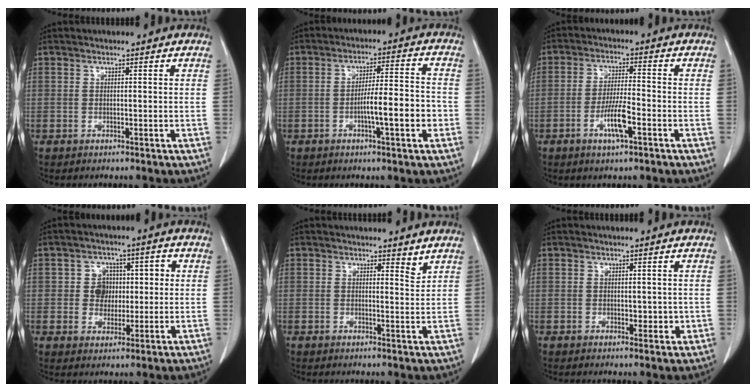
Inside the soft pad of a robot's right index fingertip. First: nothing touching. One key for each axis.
{"total": 8.2, "fx": -2.3, "fy": 0.9, "fz": 7.8, "tx": -0.128, "ty": 0.011, "tz": -0.037}
{"total": 6.4, "fx": -2.6, "fy": 0.9, "fz": 5.8, "tx": -0.112, "ty": -0.005, "tz": -0.048}
{"total": 5.8, "fx": 0.5, "fy": 5.3, "fz": 2.4, "tx": -0.031, "ty": 0.023, "tz": 0.012}
{"total": 2.3, "fx": 2.0, "fy": 0.6, "fz": 1.0, "tx": -0.015, "ty": -0.014, "tz": 0.028}
{"total": 2.4, "fx": 0.1, "fy": 1.4, "fz": 1.9, "tx": -0.024, "ty": -0.004, "tz": 0.006}